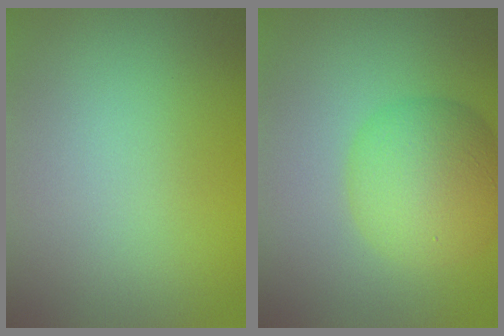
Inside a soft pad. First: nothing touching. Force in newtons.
{"total": 6.3, "press": 6.3, "slide": 0.1}